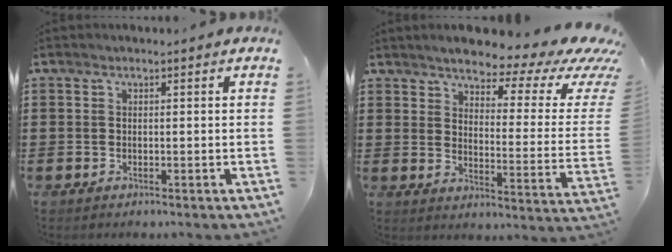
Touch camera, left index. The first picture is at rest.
{"total": 6.0, "force": [5.1, 1.0, 3.1], "torque": [-0.062, -0.043, 0.079]}